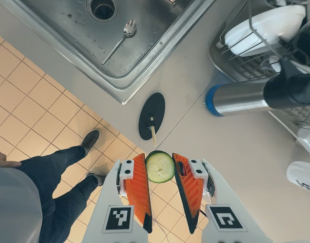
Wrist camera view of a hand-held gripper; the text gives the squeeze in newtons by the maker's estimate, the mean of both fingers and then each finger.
{"total": 7.4, "left": 6.9, "right": 7.9}